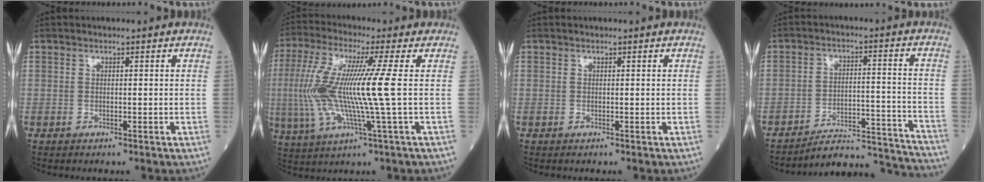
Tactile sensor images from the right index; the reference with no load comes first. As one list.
[{"total": 13.3, "force": [0.0, -0.5, 13.3], "torque": [-0.289, -0.004, -0.007]}, {"total": 0.0}, {"total": 14.7, "force": [-14.7, -0.4, 1.3], "torque": [-0.003, 0.030, -0.208]}]